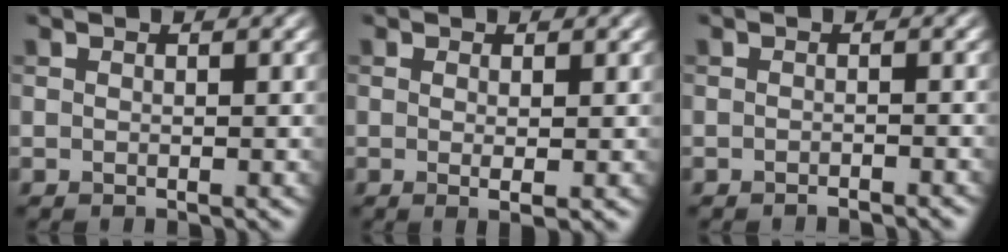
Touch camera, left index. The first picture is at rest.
{"total": 1.5, "force": [0.1, 0.1, 1.5], "torque": [-0.024, -0.005, 0.000]}
{"total": 1.1, "force": [-1.0, 0.1, 0.4], "torque": [-0.002, 0.002, -0.018]}